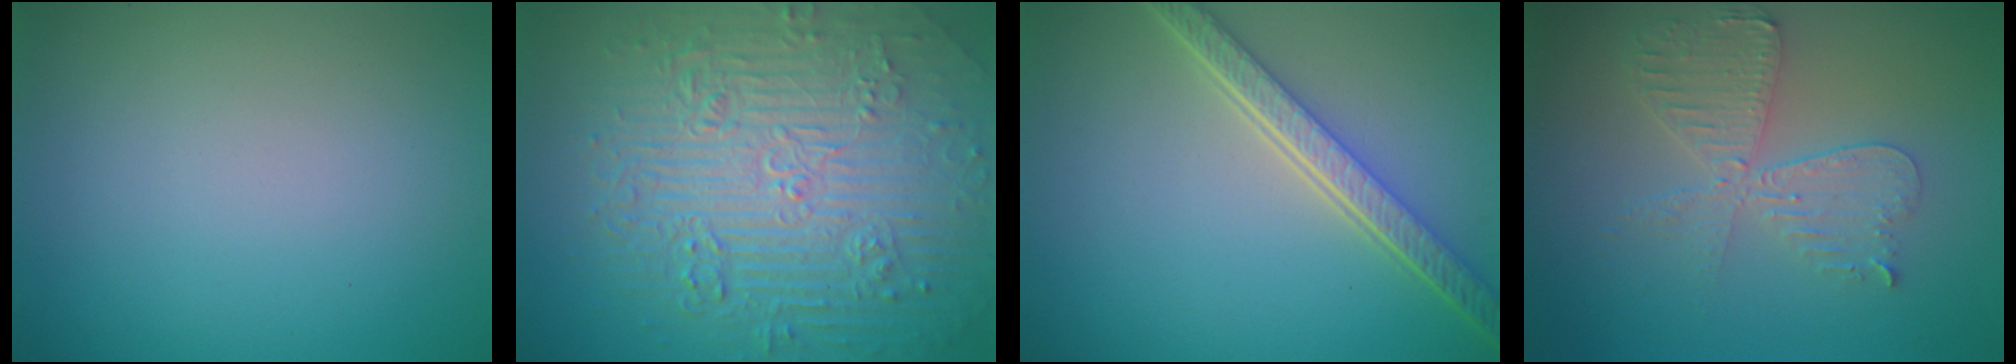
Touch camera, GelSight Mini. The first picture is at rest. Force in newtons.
{"total": 11.0, "press": 7.3, "slide": 8.3}
{"total": 5.3, "press": 3.9, "slide": 3.6}
{"total": 4.6, "press": 4.0, "slide": 2.2}